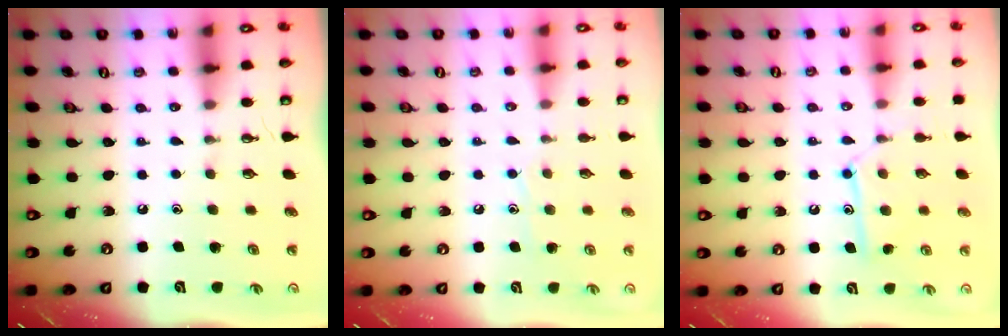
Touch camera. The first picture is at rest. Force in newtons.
{"total": 7.7, "press": 7.6, "slide": 0.5}
{"total": 12.3, "press": 12.3, "slide": 0.8}